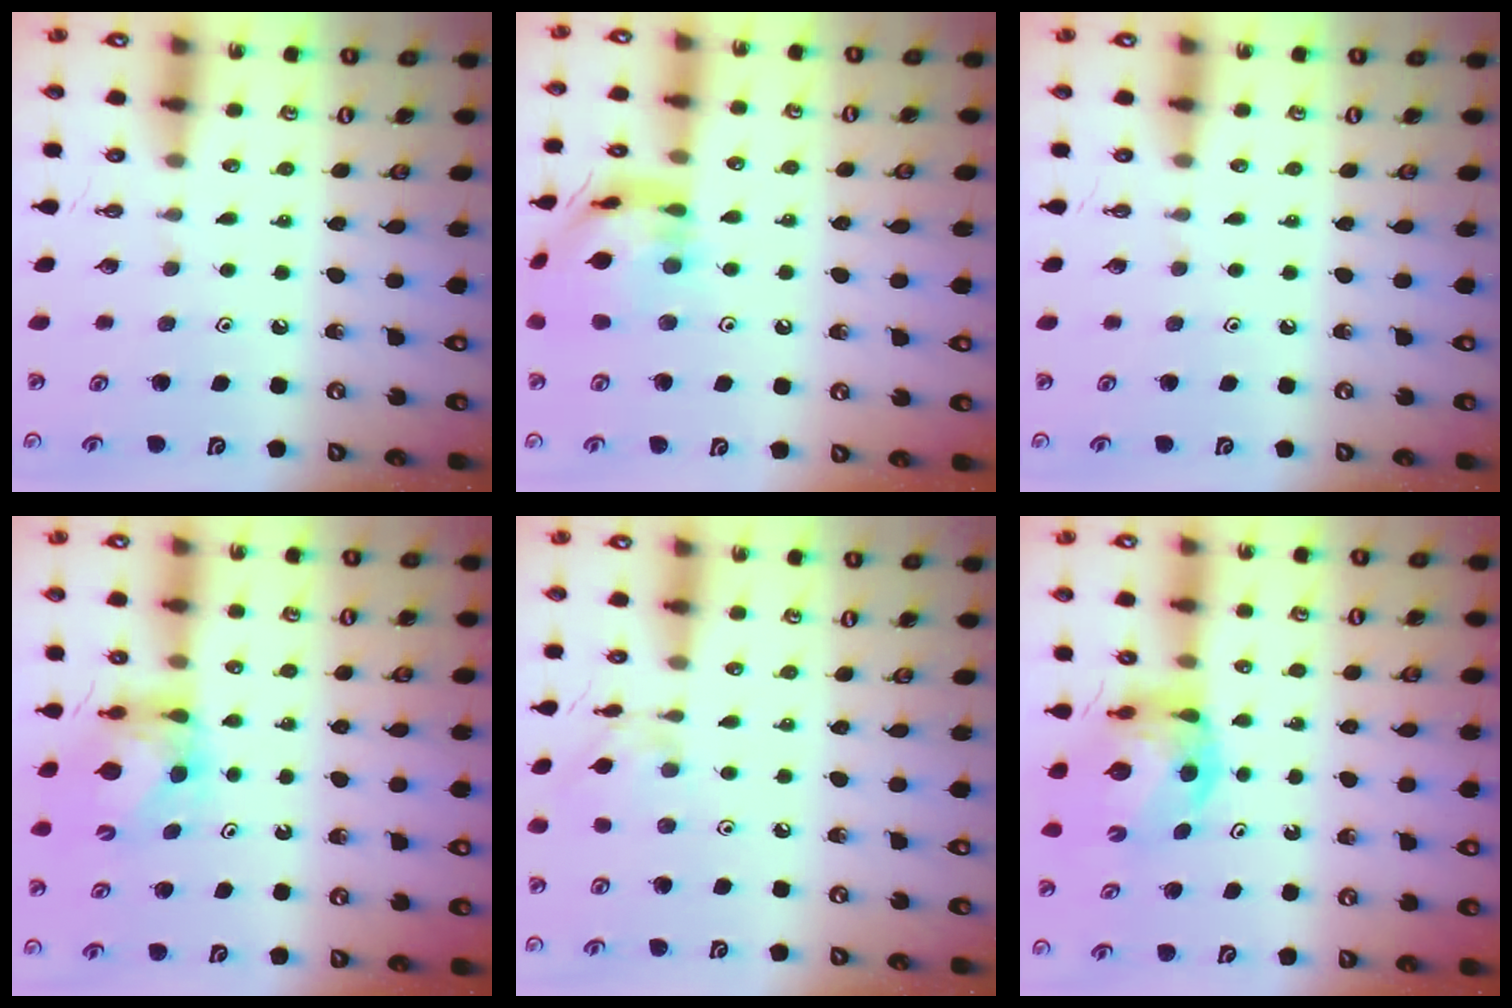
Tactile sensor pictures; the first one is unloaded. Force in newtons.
{"total": 15.6, "press": 15.6, "slide": 1.4}
{"total": 0.0}
{"total": 5.6, "press": 5.6, "slide": 0.4}
{"total": 2.7, "press": 2.7, "slide": 0.2}
{"total": 7.5, "press": 7.5, "slide": 0.9}